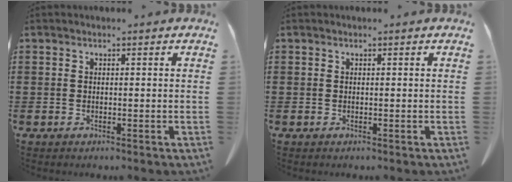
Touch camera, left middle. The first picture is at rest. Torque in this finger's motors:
{"motor_torque": [-0.01, 0.02, 0.00, 0.00]}